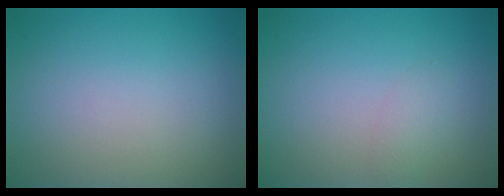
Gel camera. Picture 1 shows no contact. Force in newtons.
{"total": 1.0, "press": 1.0, "slide": 0.1}